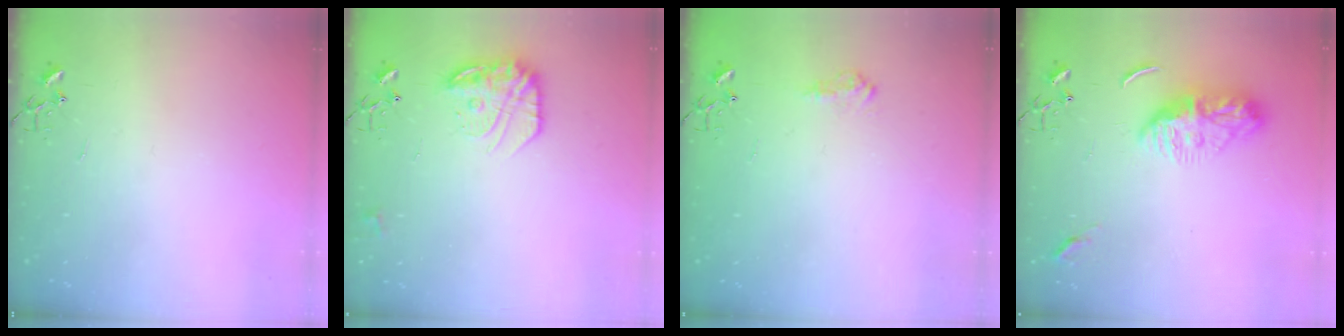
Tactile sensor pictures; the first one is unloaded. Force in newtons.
{"total": 15.4, "press": 15.3, "slide": 1.0}
{"total": 8.8, "press": 8.8, "slide": 0.8}
{"total": 12.5, "press": 12.5, "slide": 1.1}